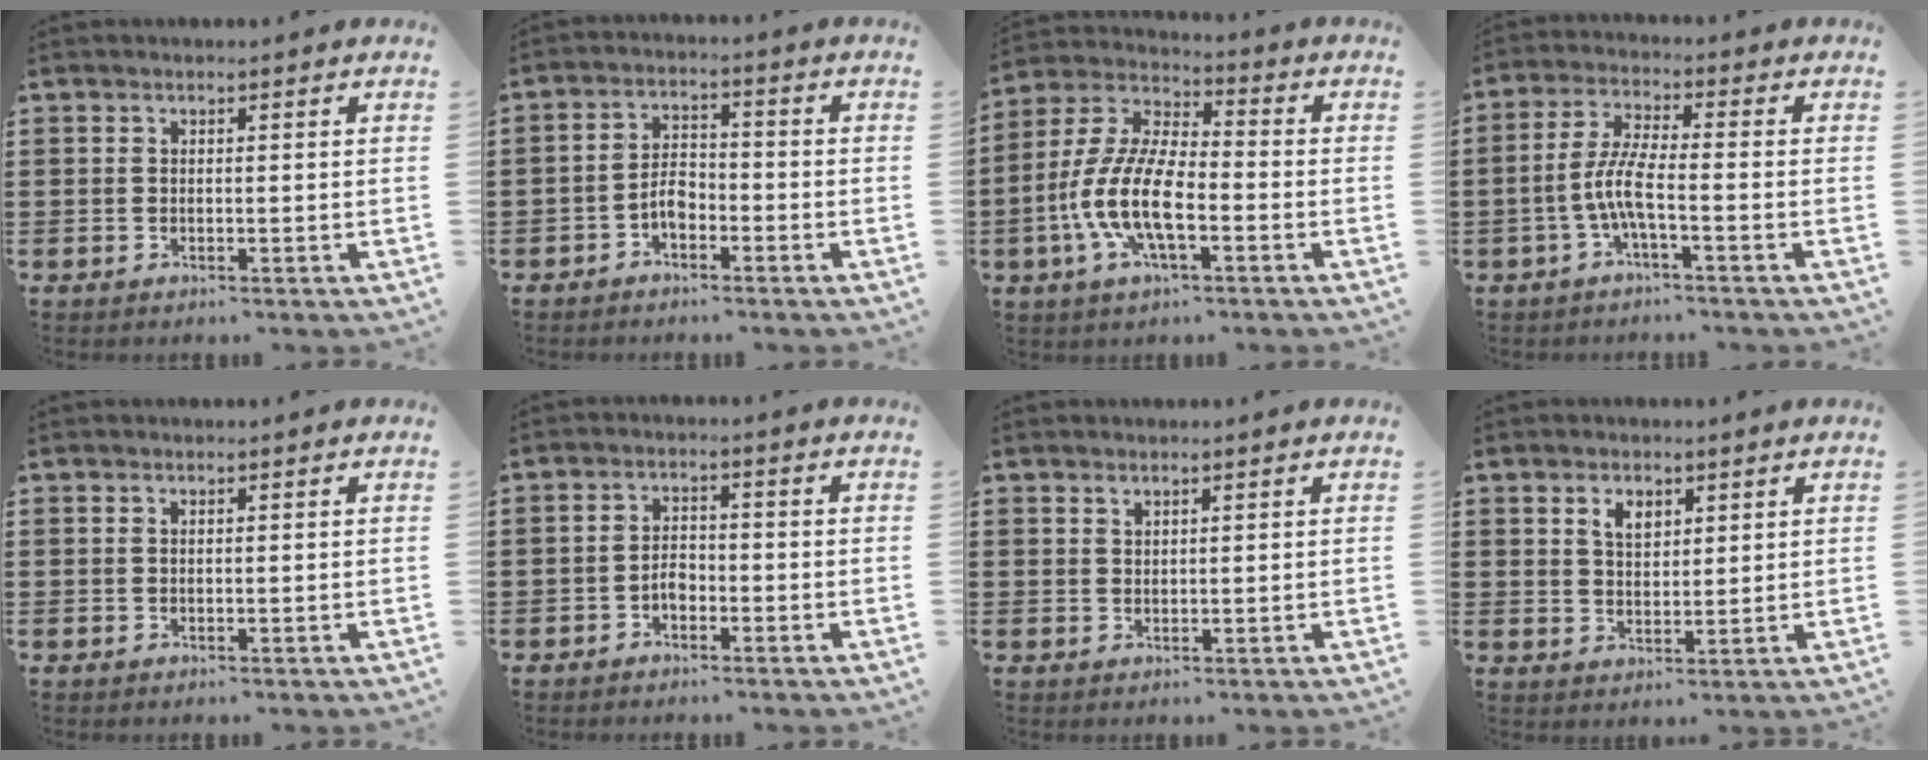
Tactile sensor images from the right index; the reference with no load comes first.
{"total": 4.0, "force": [-1.9, 2.1, 2.7], "torque": [-0.064, 0.002, -0.042]}
{"total": 11.2, "force": [-3.8, 4.2, 9.7], "torque": [-0.236, -0.012, -0.078]}
{"total": 6.2, "force": [-2.1, 1.2, 5.7], "torque": [-0.141, -0.015, -0.051]}
{"total": 0.0}
{"total": 2.6, "force": [-1.3, 1.5, 1.7], "torque": [-0.034, 0.004, -0.027]}
{"total": 0.9, "force": [0.7, 0.4, 0.2], "torque": [-0.005, 0.001, 0.015]}
{"total": 3.3, "force": [1.9, 2.1, 1.7], "torque": [-0.042, 0.008, 0.035]}